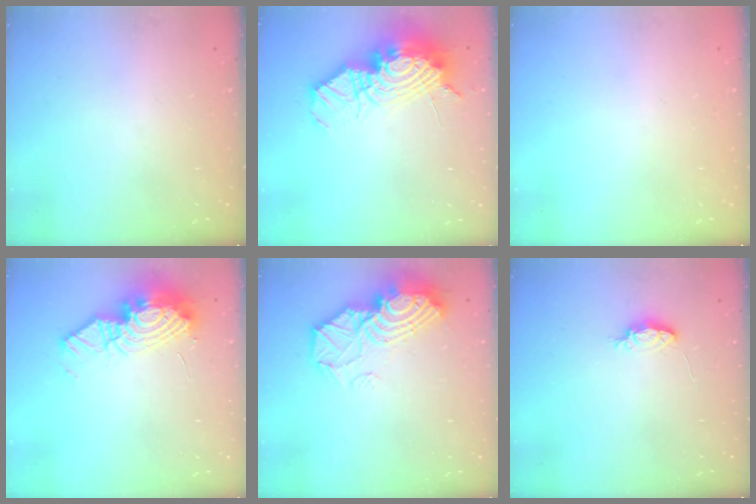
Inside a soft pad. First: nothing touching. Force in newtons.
{"total": 20.7, "press": 20.6, "slide": 2.1}
{"total": 0.0}
{"total": 15.1, "press": 15.0, "slide": 1.1}
{"total": 15.7, "press": 15.6, "slide": 1.3}
{"total": 3.5, "press": 3.5, "slide": 0.5}